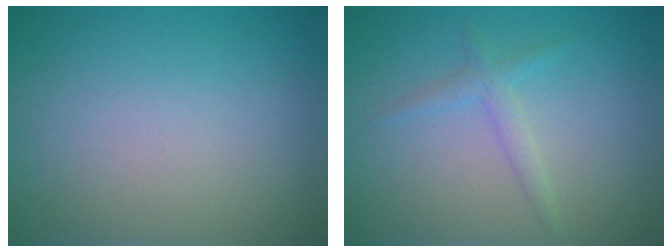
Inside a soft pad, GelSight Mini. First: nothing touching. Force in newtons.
{"total": 1.5, "press": 1.5, "slide": 0.1}